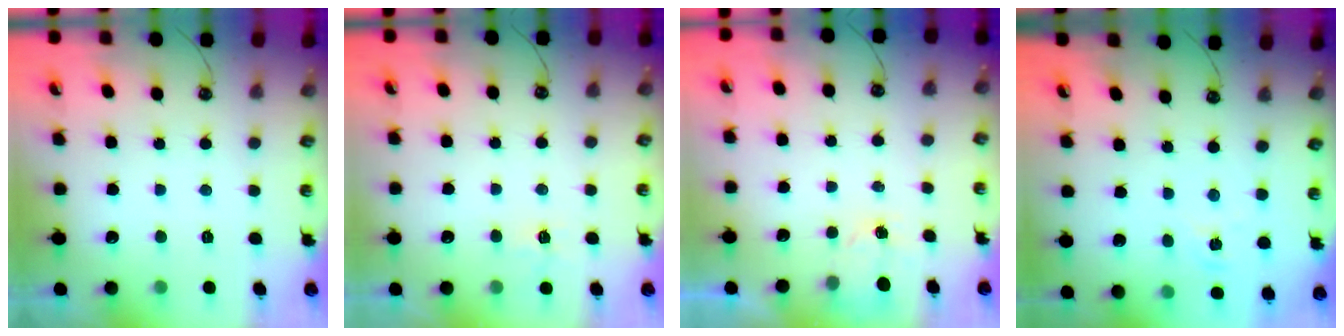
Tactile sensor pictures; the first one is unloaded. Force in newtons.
{"total": 3.4, "press": 3.4, "slide": 0.4}
{"total": 1.7, "press": 1.6, "slide": 0.2}
{"total": 1.4, "press": 1.4, "slide": 0.2}